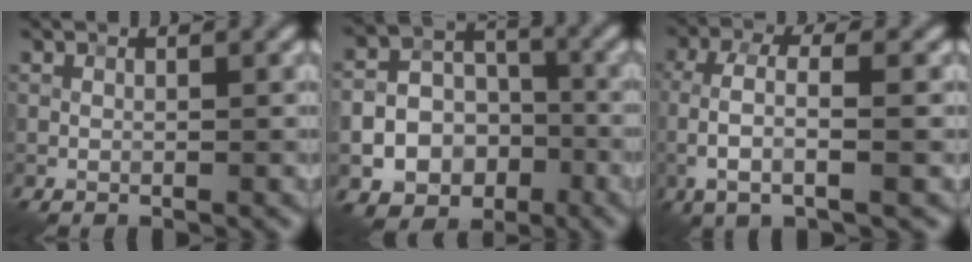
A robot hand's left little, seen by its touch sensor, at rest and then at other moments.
{"total": 10.1, "force": [-4.2, 8.2, 4.2], "torque": [-0.061, -0.024, -0.087]}
{"total": 4.5, "force": [-0.5, 1.5, 4.2], "torque": [-0.091, 0.005, -0.010]}